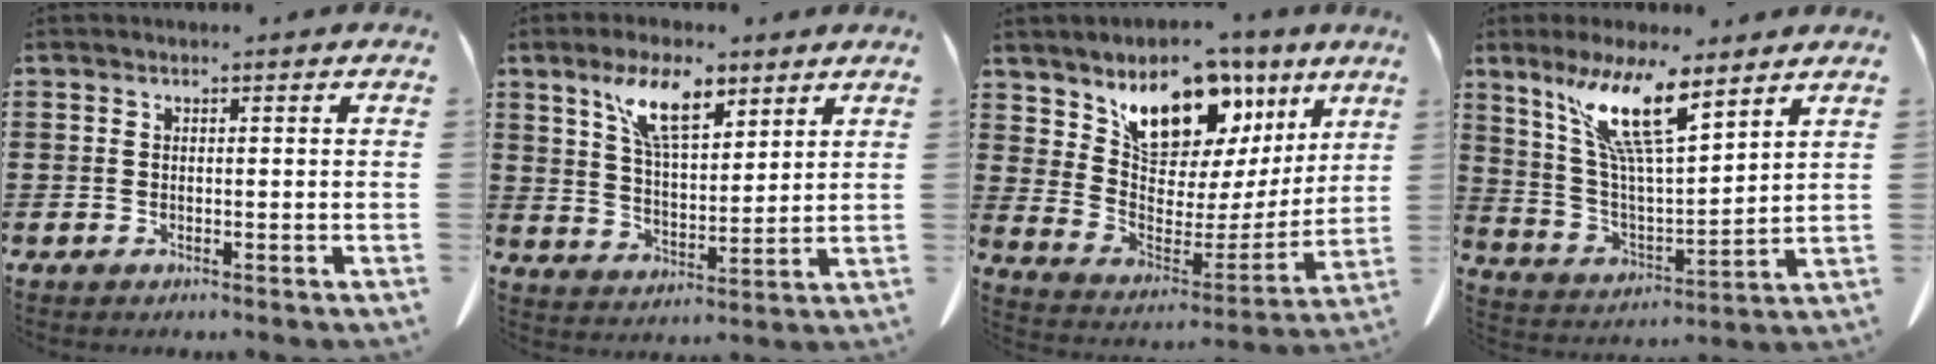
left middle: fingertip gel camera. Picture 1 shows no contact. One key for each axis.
{"total": 9.7, "fx": 6.4, "fy": 3.5, "fz": 6.3, "tx": -0.125, "ty": -0.011, "tz": 0.113}
{"total": 11.0, "fx": 8.4, "fy": 5.4, "fz": 4.5, "tx": -0.104, "ty": -0.062, "tz": 0.150}
{"total": 12.7, "fx": 8.1, "fy": 2.9, "fz": 9.4, "tx": -0.208, "ty": -0.024, "tz": 0.143}